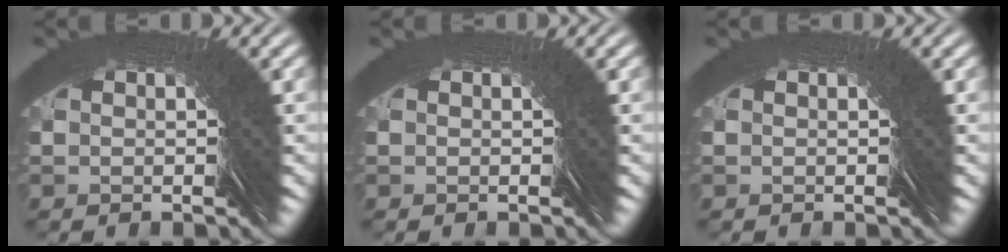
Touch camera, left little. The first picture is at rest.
{"total": 0.0}
{"total": 0.0}